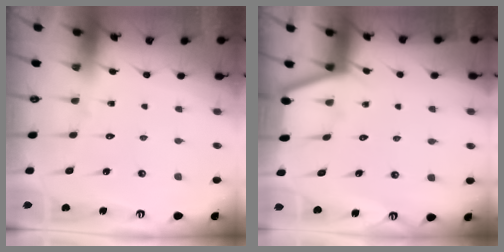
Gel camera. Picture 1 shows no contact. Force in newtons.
{"total": 1.5, "press": 1.4, "slide": 0.2}